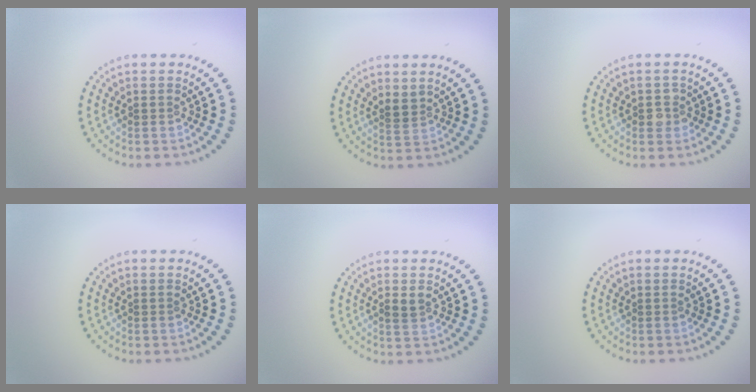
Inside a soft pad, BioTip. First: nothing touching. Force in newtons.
{"total": 1.1, "press": 0.9, "slide": 0.7}
{"total": 1.5, "press": 1.4, "slide": 0.5}
{"total": 0.0}
{"total": 1.2, "press": 1.2, "slide": 0.3}
{"total": 0.0}